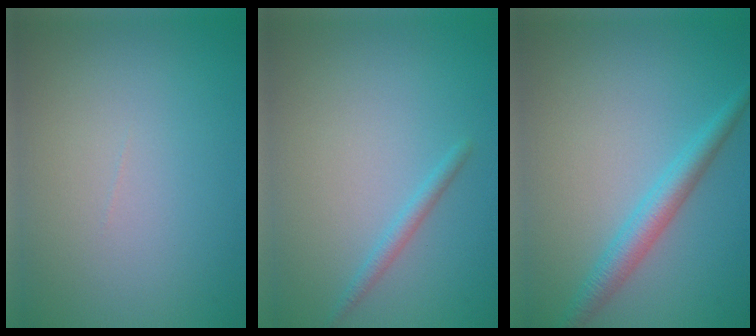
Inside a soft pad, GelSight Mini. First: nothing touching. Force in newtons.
{"total": 1.3, "press": 1.2, "slide": 0.1}
{"total": 3.1, "press": 3.1, "slide": 0.1}